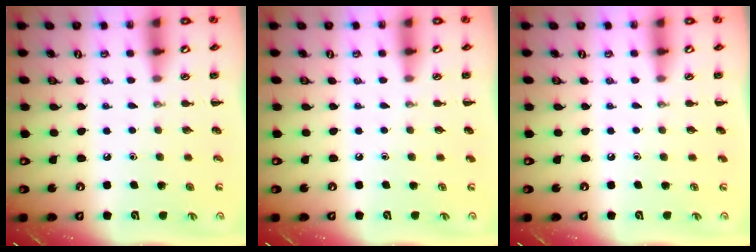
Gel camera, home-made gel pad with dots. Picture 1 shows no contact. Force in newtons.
{"total": 0.0}
{"total": 0.0}